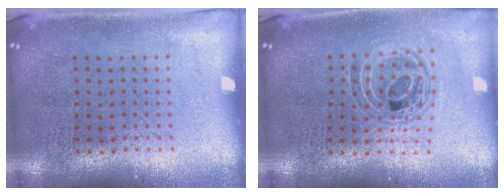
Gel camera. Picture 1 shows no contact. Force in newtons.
{"total": 0.8, "press": 0.8, "slide": 0.2}